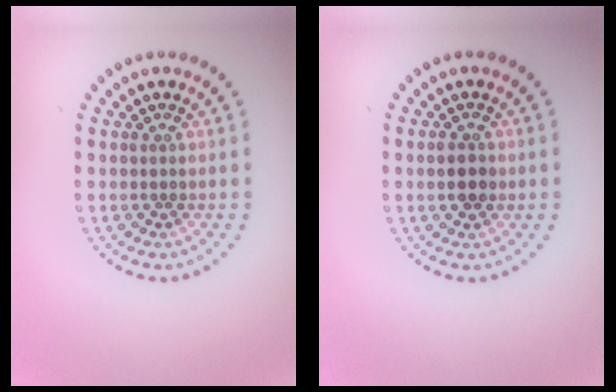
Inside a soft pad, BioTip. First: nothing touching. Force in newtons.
{"total": 2.3, "press": 2.3, "slide": 0.1}